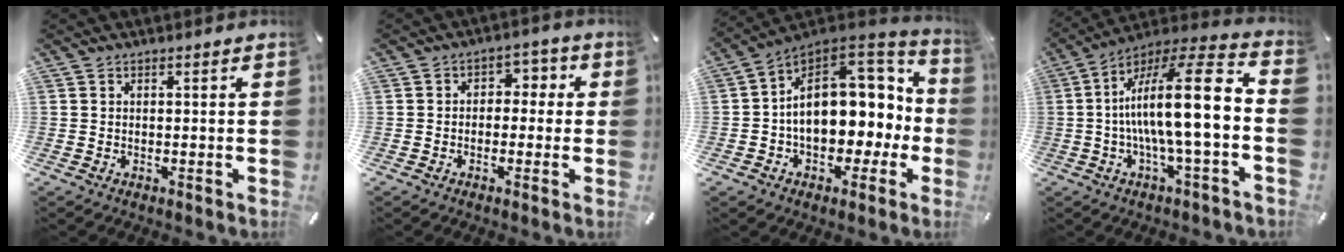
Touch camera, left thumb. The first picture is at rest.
{"total": 3.9, "force": [-1.7, 3.1, 1.6], "torque": [-0.014, 0.013, -0.040]}
{"total": 18.4, "force": [2.0, 12.8, 13.1], "torque": [-0.196, -0.014, 0.042]}
{"total": 19.7, "force": [-0.8, 4.7, 19.1], "torque": [-0.327, -0.009, -0.022]}